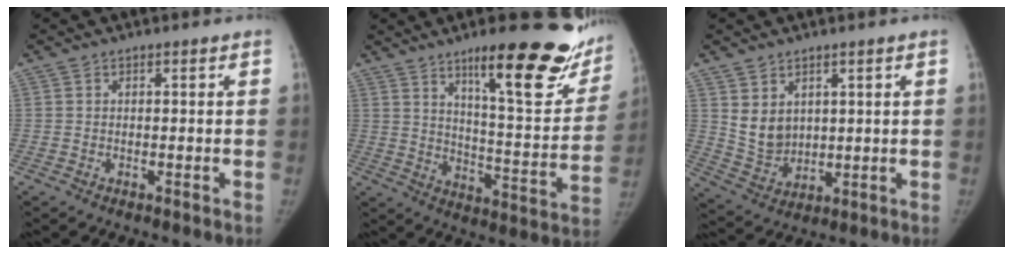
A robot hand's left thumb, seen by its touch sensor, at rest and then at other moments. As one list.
[{"total": 24.9, "force": [15.0, 6.4, 18.8], "torque": [-0.213, -0.075, 0.220]}, {"total": 6.4, "force": [2.5, 4.8, 3.3], "torque": [-0.040, -0.022, 0.067]}]